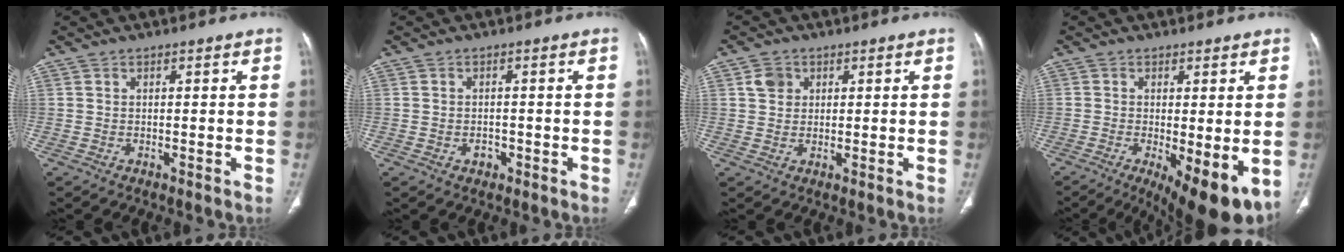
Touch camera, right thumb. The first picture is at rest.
{"total": 1.8, "force": [-0.8, 1.4, 0.8], "torque": [-0.005, 0.005, -0.008]}
{"total": 3.4, "force": [1.3, 2.8, 1.3], "torque": [-0.011, -0.001, 0.024]}
{"total": 12.2, "force": [-3.8, 4.0, 10.9], "torque": [-0.151, -0.024, -0.048]}